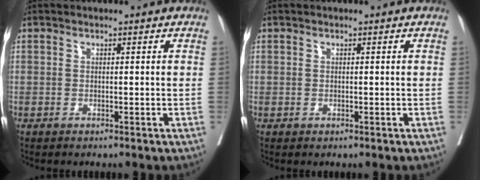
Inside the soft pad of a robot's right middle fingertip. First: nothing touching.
{"total": 0.0}